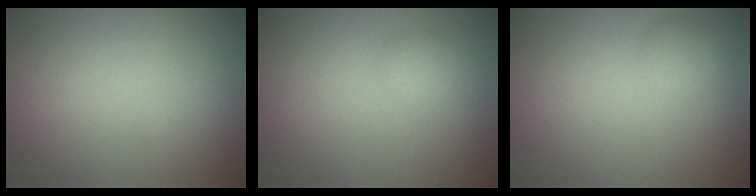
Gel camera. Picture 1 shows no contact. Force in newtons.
{"total": 1.4, "press": 1.4, "slide": 0.1}
{"total": 1.5, "press": 1.5, "slide": 0.0}